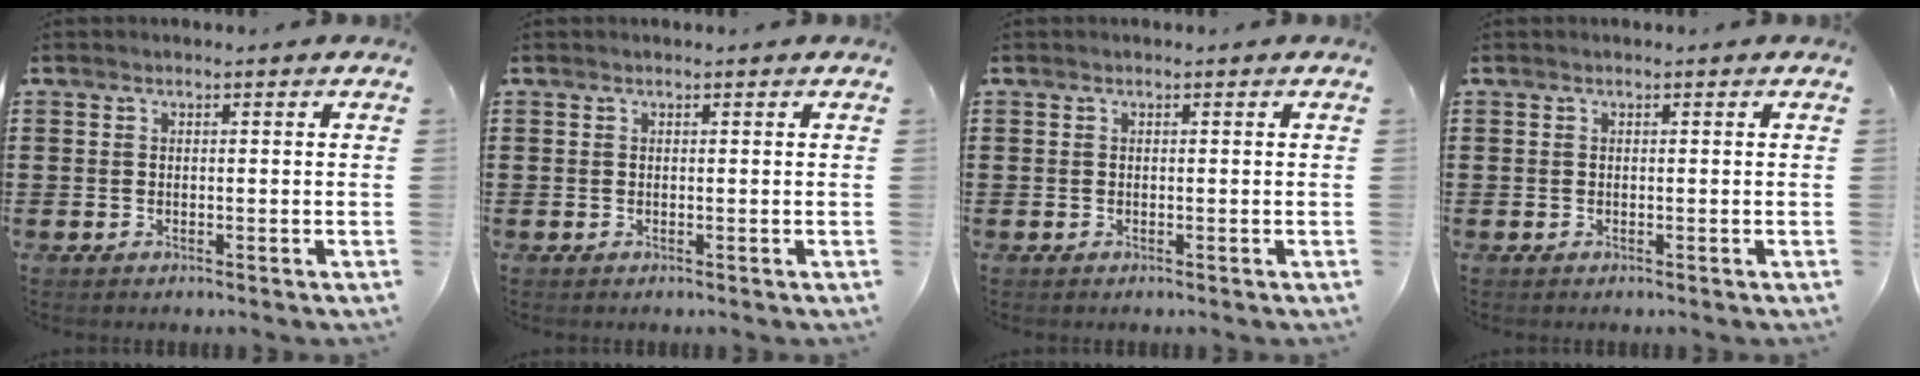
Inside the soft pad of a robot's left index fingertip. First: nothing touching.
{"total": 0.0}
{"total": 0.0}
{"total": 0.0}